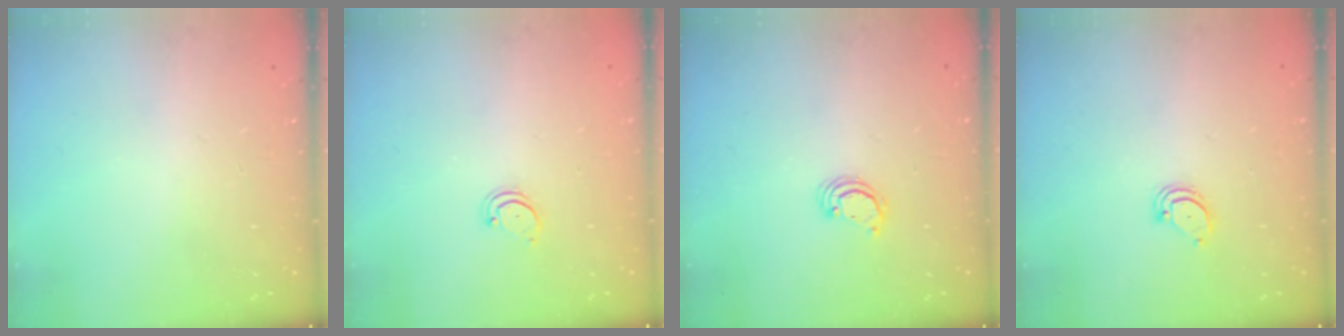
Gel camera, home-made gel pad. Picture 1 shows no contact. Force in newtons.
{"total": 2.2, "press": 2.2, "slide": 0.2}
{"total": 2.6, "press": 2.6, "slide": 0.2}
{"total": 2.9, "press": 2.9, "slide": 0.2}